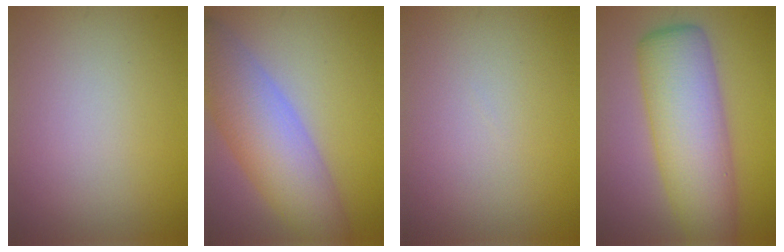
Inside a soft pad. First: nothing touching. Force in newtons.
{"total": 8.0, "press": 8.0, "slide": 0.3}
{"total": 0.0}
{"total": 8.9, "press": 8.9, "slide": 0.2}